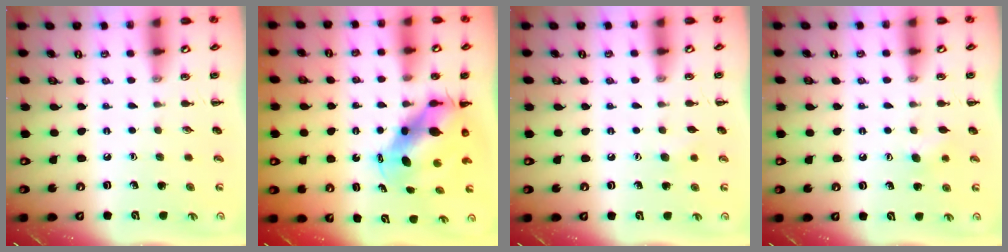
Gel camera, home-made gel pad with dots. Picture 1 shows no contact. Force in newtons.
{"total": 7.8, "press": 7.6, "slide": 1.8}
{"total": 5.2, "press": 5.0, "slide": 1.2}
{"total": 5.1, "press": 4.9, "slide": 1.3}